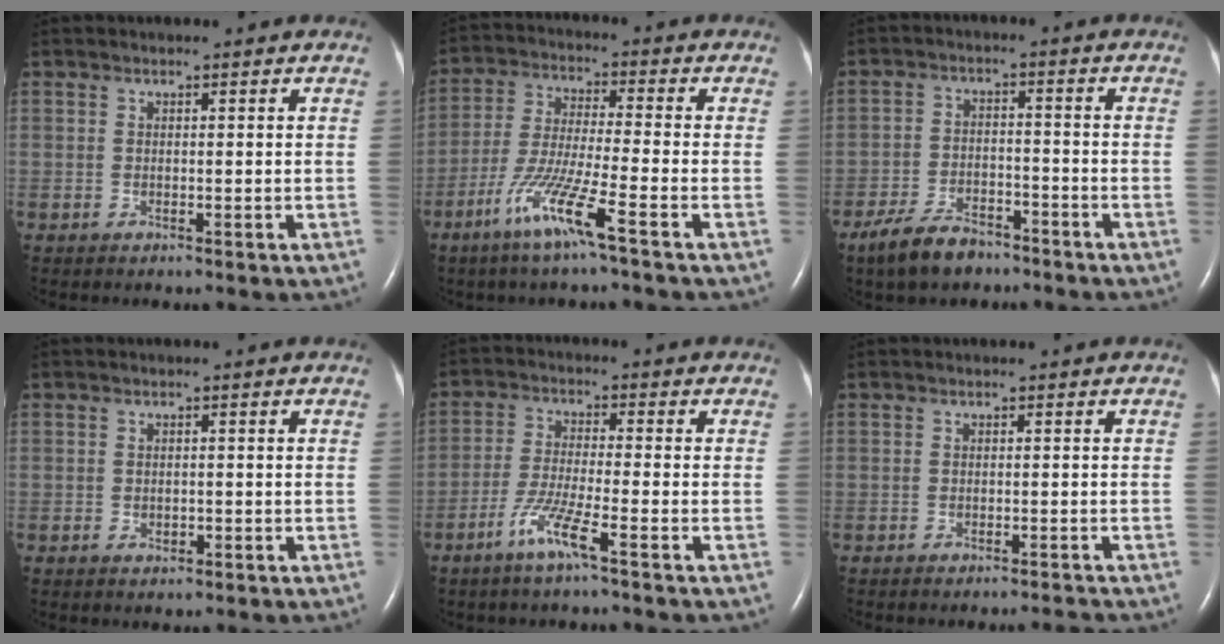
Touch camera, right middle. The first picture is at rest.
{"total": 9.6, "force": [-5.4, -0.8, 7.9], "torque": [-0.158, -0.020, -0.109]}
{"total": 8.3, "force": [-6.4, 3.3, 4.0], "torque": [-0.090, -0.010, -0.116]}
{"total": 1.1, "force": [-0.4, 0.7, 0.7], "torque": [-0.007, 0.002, -0.002]}
{"total": 6.0, "force": [-3.5, -0.5, 4.8], "torque": [-0.095, -0.010, -0.074]}
{"total": 1.6, "force": [-1.5, -0.5, 0.1], "torque": [-0.003, -0.005, -0.020]}